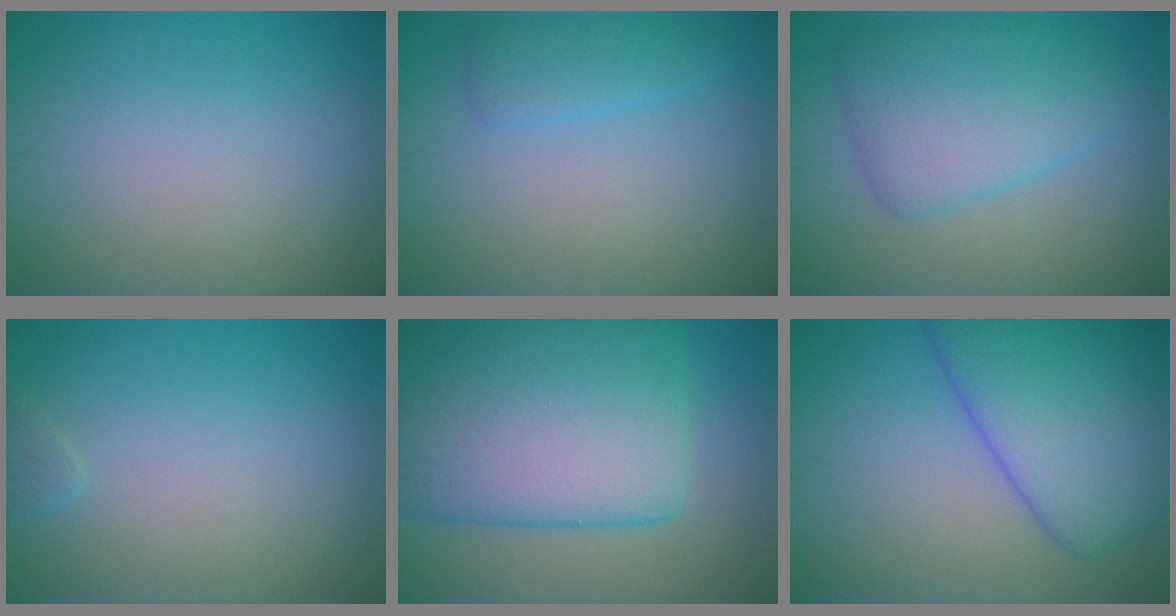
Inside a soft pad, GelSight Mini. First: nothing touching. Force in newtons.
{"total": 2.2, "press": 2.2, "slide": 0.1}
{"total": 5.9, "press": 5.9, "slide": 0.1}
{"total": 0.8, "press": 0.8, "slide": 0.1}
{"total": 14.3, "press": 14.3, "slide": 0.9}
{"total": 9.0, "press": 9.0, "slide": 0.6}